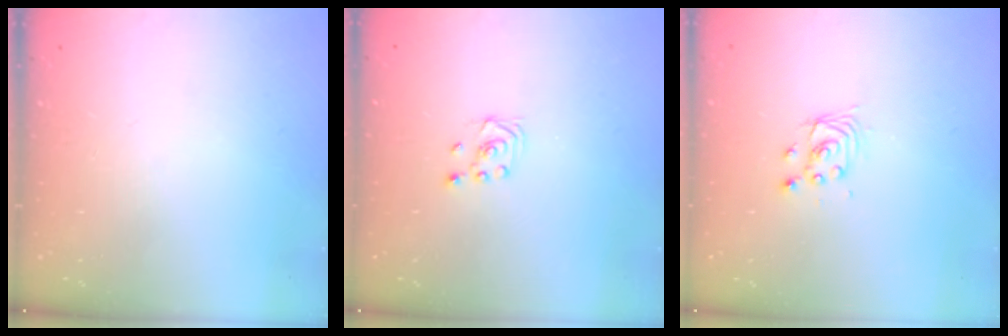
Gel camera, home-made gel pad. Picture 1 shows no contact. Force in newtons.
{"total": 2.3, "press": 2.2, "slide": 0.7}
{"total": 3.3, "press": 3.3, "slide": 0.3}